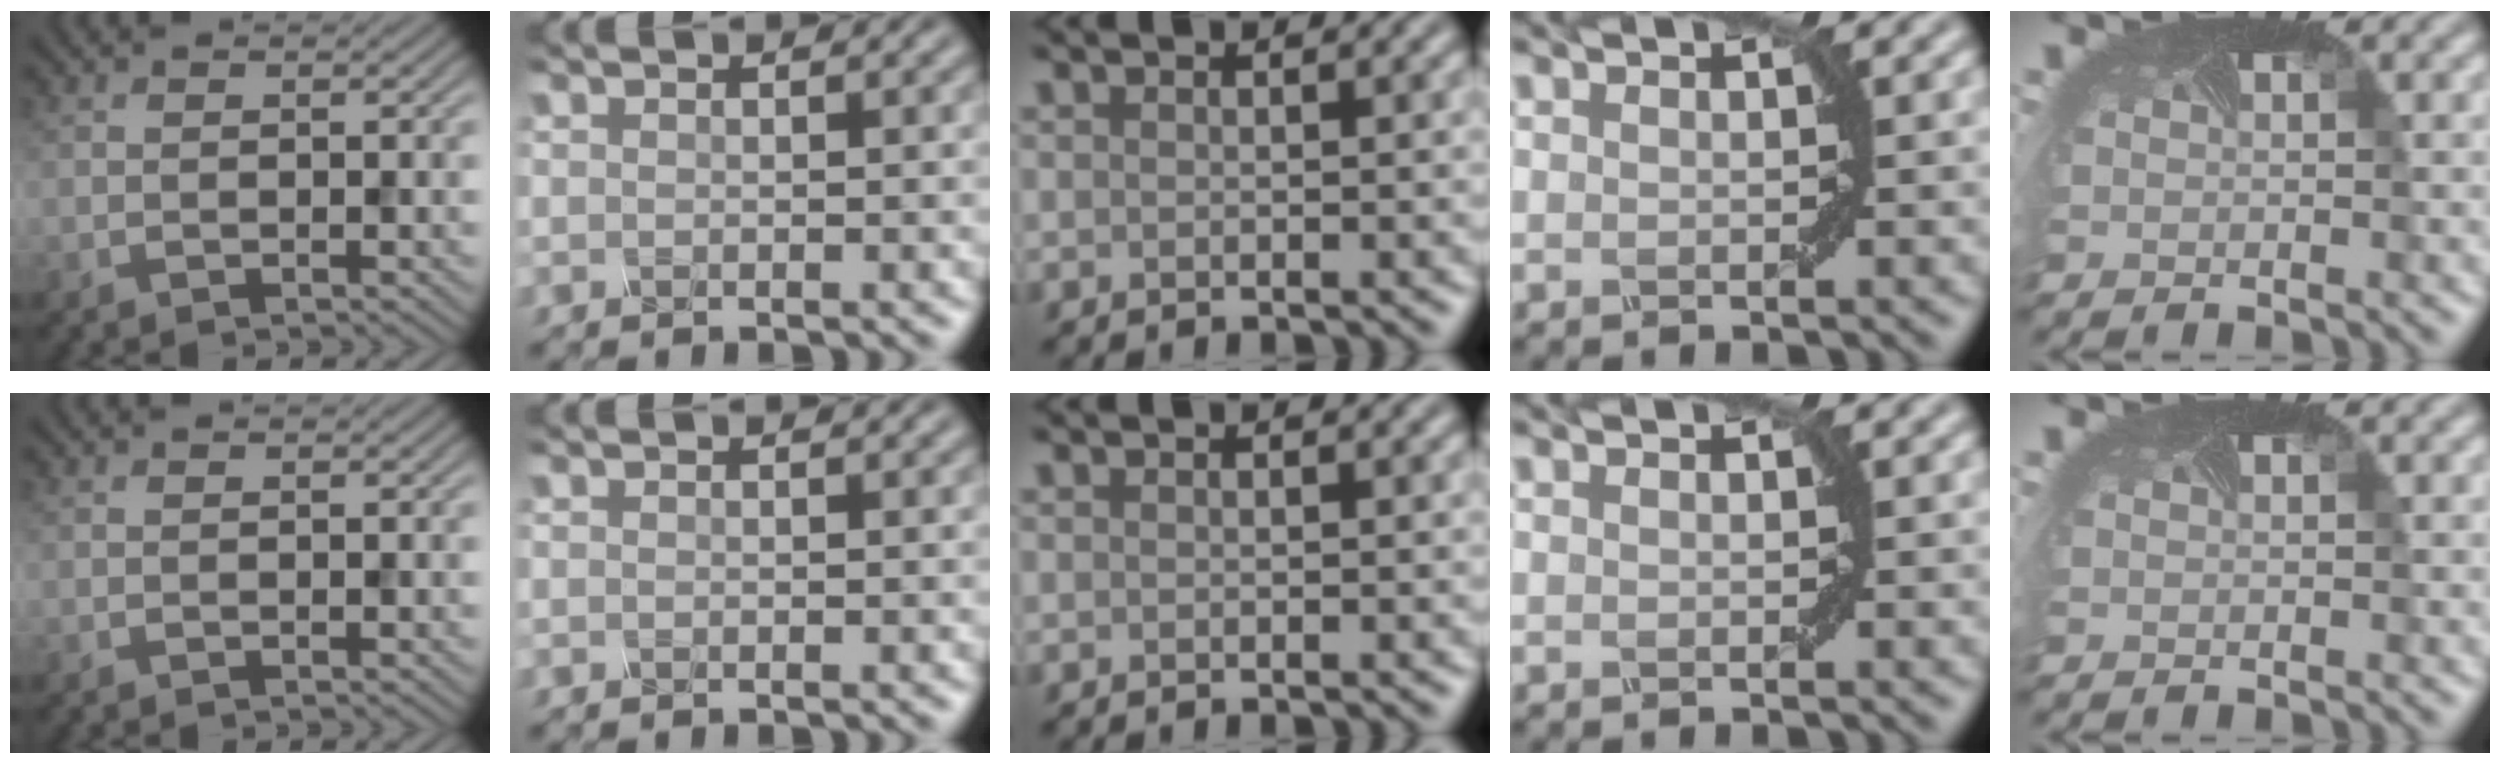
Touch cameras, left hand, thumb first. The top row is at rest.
{}